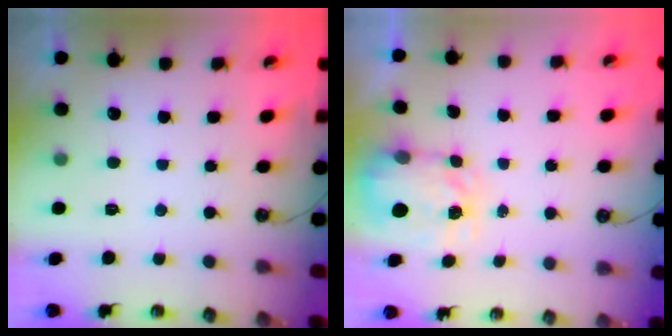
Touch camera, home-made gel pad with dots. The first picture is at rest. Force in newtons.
{"total": 3.8, "press": 3.7, "slide": 0.5}